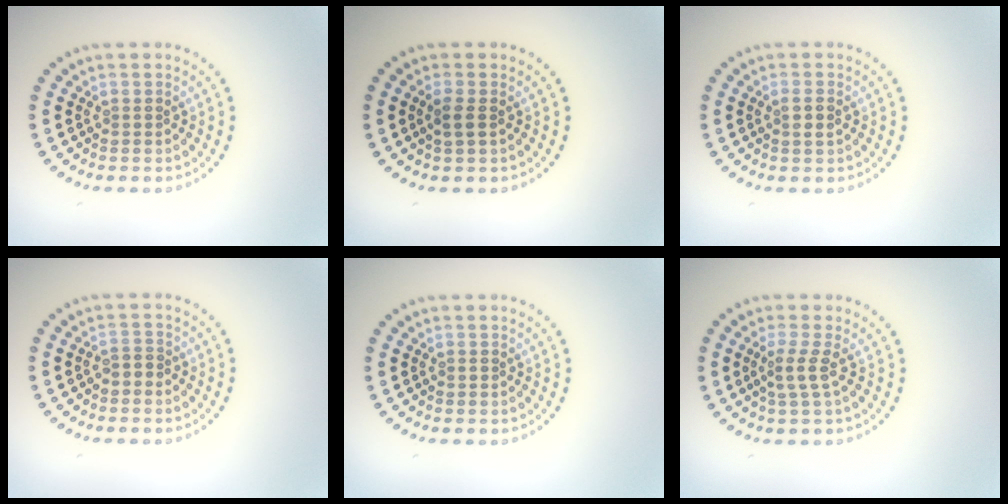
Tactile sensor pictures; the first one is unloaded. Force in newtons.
{"total": 1.4, "press": 1.3, "slide": 0.4}
{"total": 1.2, "press": 1.1, "slide": 0.5}
{"total": 1.0, "press": 0.9, "slide": 0.5}
{"total": 0.7, "press": 0.7, "slide": 0.0}
{"total": 2.1, "press": 1.5, "slide": 1.4}